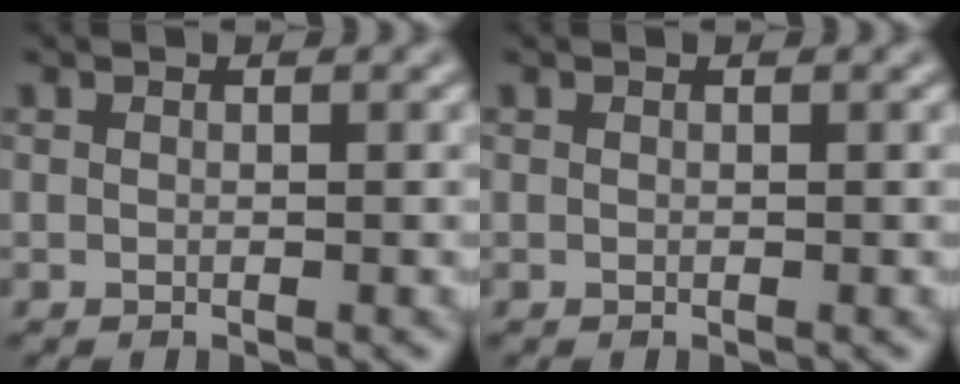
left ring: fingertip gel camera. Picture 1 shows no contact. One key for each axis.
{"total": 0.0}